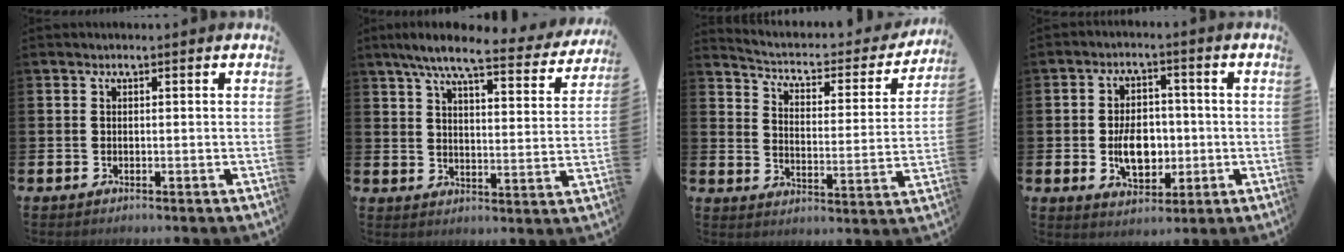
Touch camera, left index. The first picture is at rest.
{"total": 8.0, "force": [6.9, 0.8, 4.0], "torque": [-0.087, -0.036, 0.114]}
{"total": 4.5, "force": [3.8, 1.8, 1.6], "torque": [-0.054, -0.034, 0.053]}
{"total": 6.4, "force": [-0.8, 4.3, 4.7], "torque": [-0.072, 0.008, -0.018]}